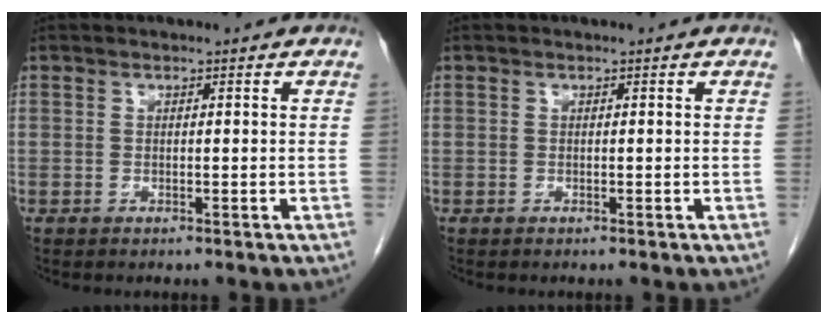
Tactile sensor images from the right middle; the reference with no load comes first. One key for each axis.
{"total": 0.0}